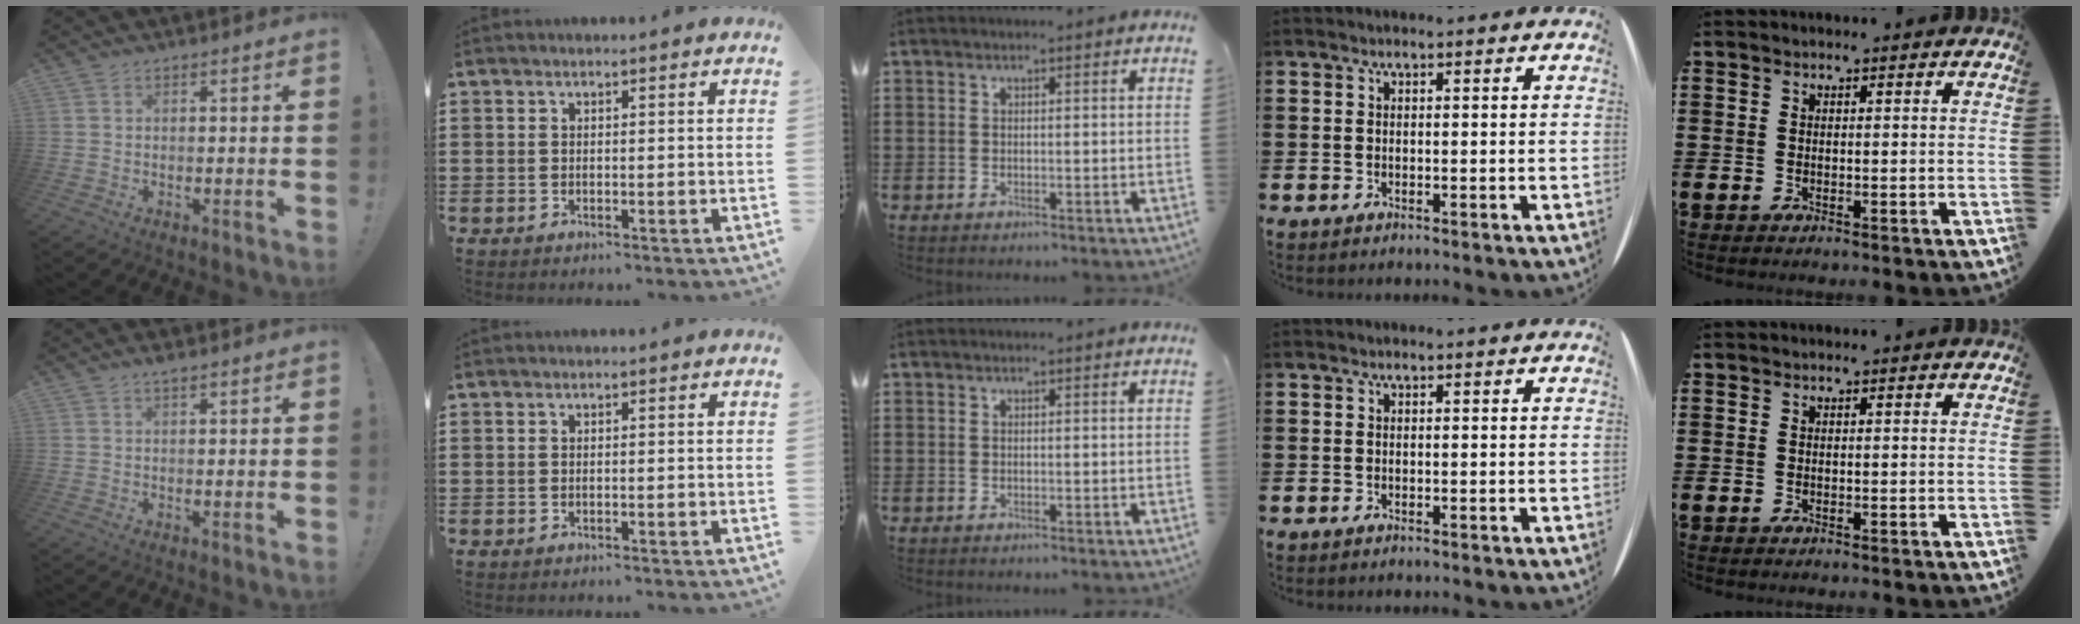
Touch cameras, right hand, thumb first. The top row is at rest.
{"thumb": {"total": 1.7, "force": [1.2, 0.2, 1.1], "torque": [-0.015, -0.003, 0.021]}}